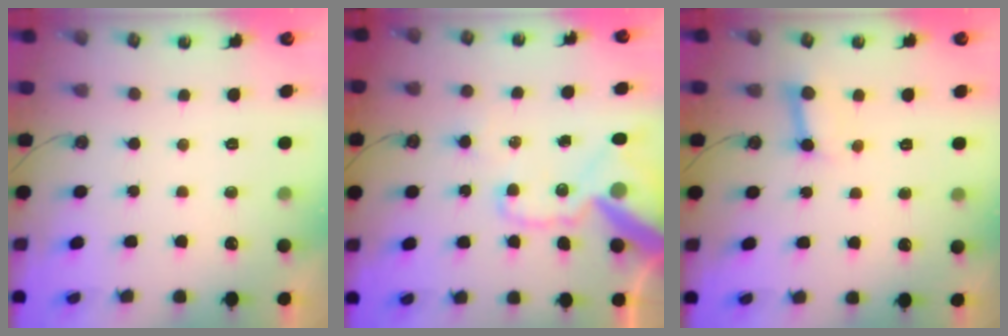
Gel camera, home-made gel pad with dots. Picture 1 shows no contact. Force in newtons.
{"total": 19.1, "press": 18.9, "slide": 2.6}
{"total": 3.6, "press": 3.6, "slide": 0.6}